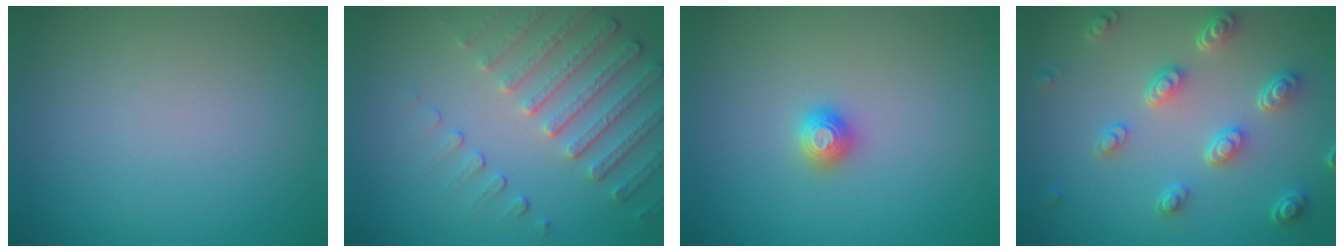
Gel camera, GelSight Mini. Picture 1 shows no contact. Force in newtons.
{"total": 4.8, "press": 3.7, "slide": 3.1}
{"total": 1.5, "press": 1.5, "slide": 0.2}
{"total": 4.8, "press": 3.7, "slide": 3.0}